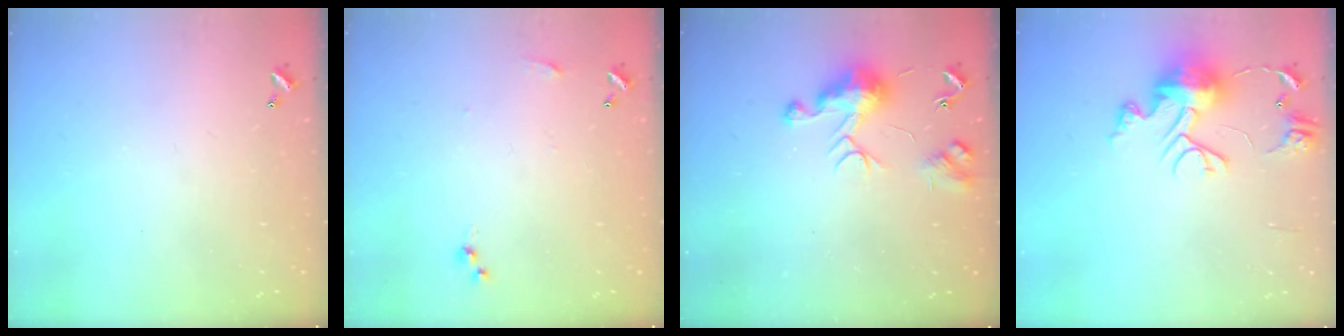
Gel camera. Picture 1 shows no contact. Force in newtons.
{"total": 4.5, "press": 4.5, "slide": 0.5}
{"total": 9.0, "press": 9.0, "slide": 0.5}
{"total": 12.5, "press": 12.4, "slide": 0.9}